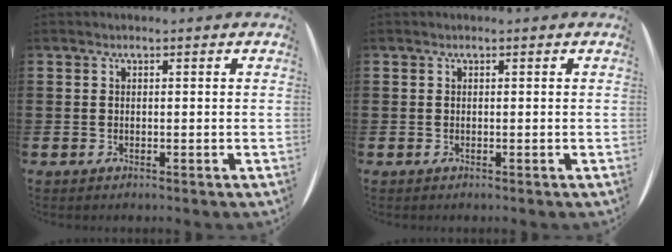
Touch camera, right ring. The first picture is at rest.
{"total": 0.0}